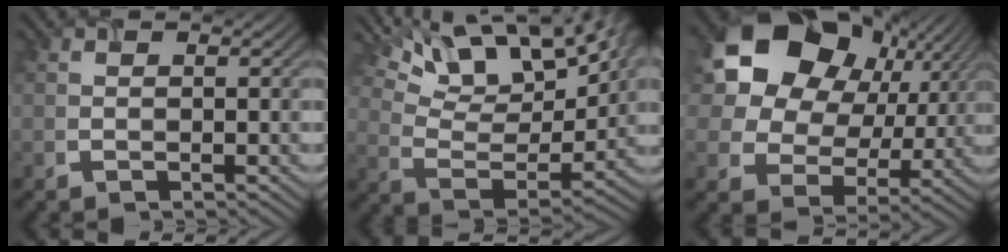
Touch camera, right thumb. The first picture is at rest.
{"total": 16.2, "force": [10.9, 6.3, 10.2], "torque": [-0.192, 0.006, 0.164]}
{"total": 18.2, "force": [8.0, 14.2, 8.0], "torque": [-0.215, 0.059, 0.165]}